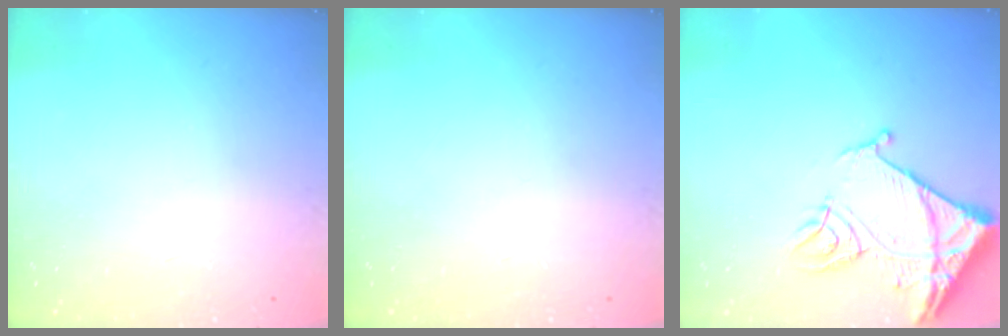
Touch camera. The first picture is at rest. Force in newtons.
{"total": 0.0}
{"total": 13.7, "press": 13.6, "slide": 1.4}